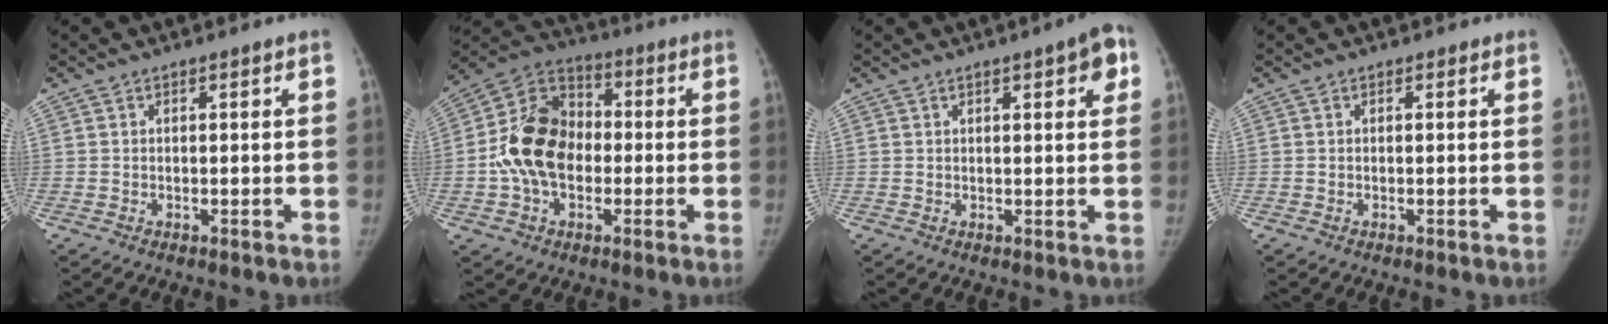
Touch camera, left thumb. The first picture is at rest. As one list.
[{"total": 15.8, "force": [-1.4, 11.3, 10.9], "torque": [-0.176, 0.034, -0.032]}, {"total": 5.6, "force": [2.4, 1.6, 4.8], "torque": [-0.045, -0.002, 0.024]}, {"total": 0.0}]